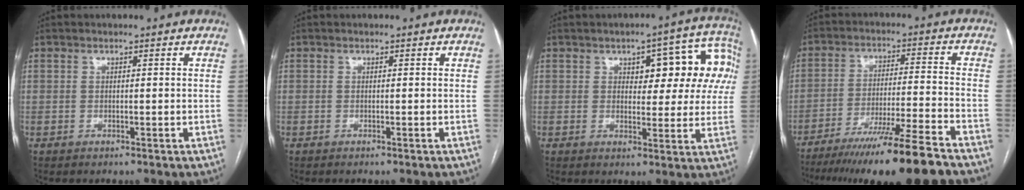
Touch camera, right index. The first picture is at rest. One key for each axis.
{"total": 0.0}
{"total": 12.3, "fx": 3.5, "fy": 5.3, "fz": 10.5, "tx": -0.108, "ty": 0.040, "tz": 0.043}
{"total": 17.0, "fx": -13.5, "fy": -1.4, "fz": 10.1, "tx": -0.155, "ty": -0.030, "tz": -0.219}